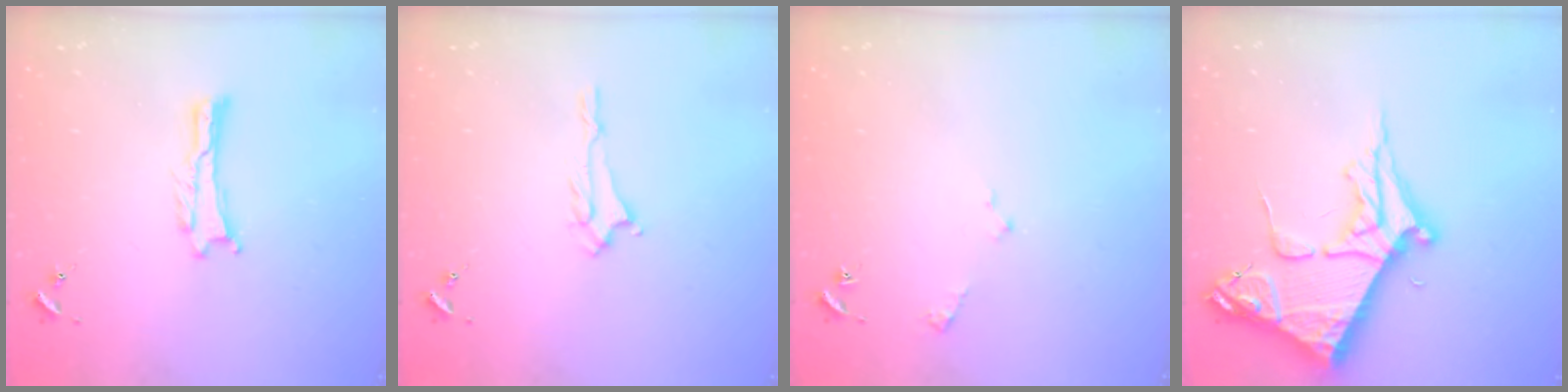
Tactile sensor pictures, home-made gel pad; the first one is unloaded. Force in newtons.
{"total": 1.4, "press": 1.3, "slide": 0.2}
{"total": 1.6, "press": 1.6, "slide": 0.2}
{"total": 8.8, "press": 8.7, "slide": 0.9}